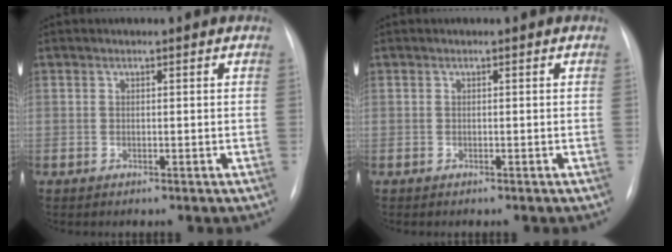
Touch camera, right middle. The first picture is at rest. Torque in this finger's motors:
{"motor_torque": [-0.55, -0.09, 0.07, 0.01]}